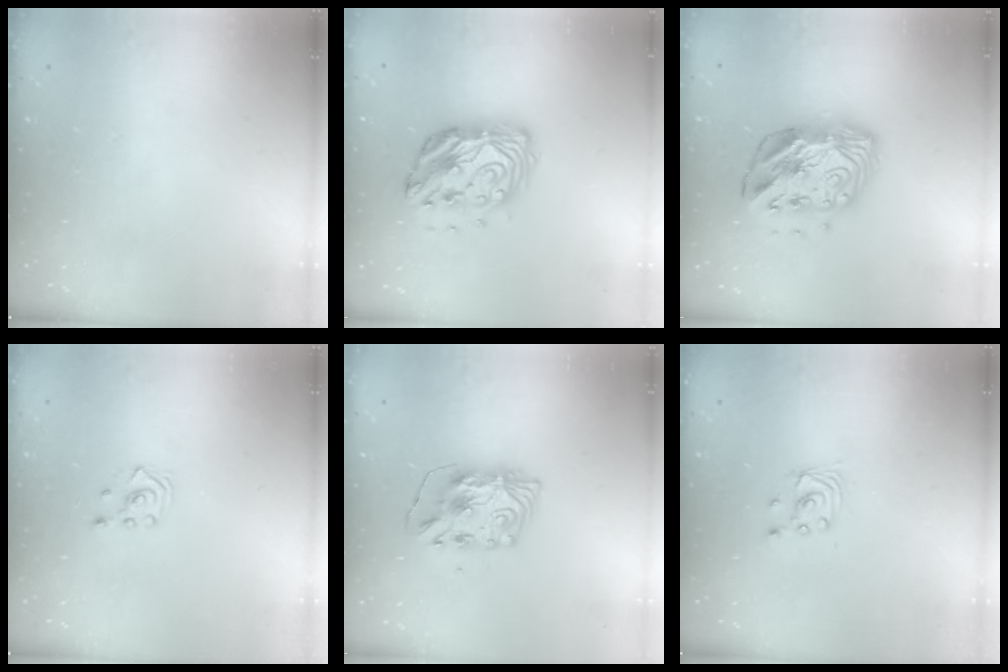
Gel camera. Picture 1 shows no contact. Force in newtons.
{"total": 12.7, "press": 12.7, "slide": 0.6}
{"total": 14.1, "press": 14.0, "slide": 1.1}
{"total": 2.6, "press": 2.4, "slide": 0.9}
{"total": 9.0, "press": 8.9, "slide": 0.7}
{"total": 2.4, "press": 2.4, "slide": 0.2}